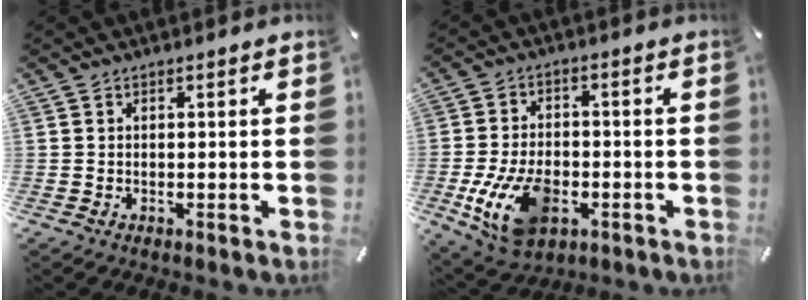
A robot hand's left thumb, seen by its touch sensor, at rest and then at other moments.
{"total": 14.0, "force": [-4.2, 9.0, 9.8], "torque": [-0.192, 0.001, -0.073]}